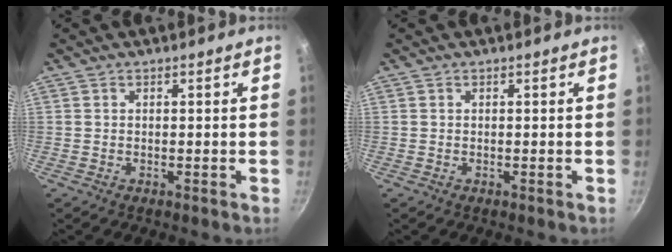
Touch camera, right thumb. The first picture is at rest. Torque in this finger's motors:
{"motor_torque": [0.00, 0.00, 0.00, 0.00, 0.00]}